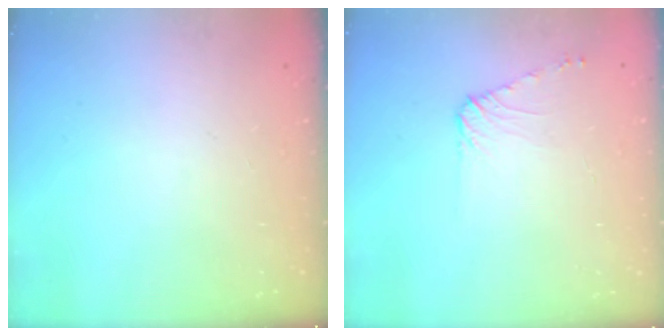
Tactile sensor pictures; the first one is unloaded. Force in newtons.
{"total": 6.5, "press": 6.4, "slide": 1.2}